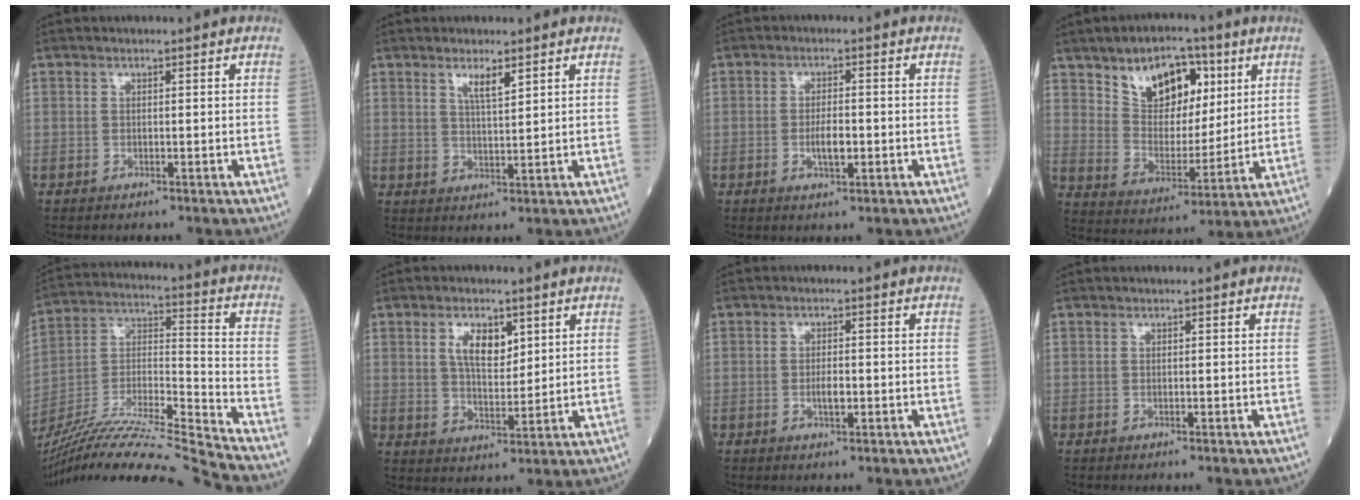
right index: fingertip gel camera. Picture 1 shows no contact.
{"total": 3.2, "force": [2.0, 0.3, 2.4], "torque": [-0.046, -0.002, 0.038]}
{"total": 3.5, "force": [-0.8, 1.0, 3.2], "torque": [-0.061, 0.000, -0.013]}
{"total": 12.4, "force": [6.4, 6.8, 8.1], "torque": [-0.140, 0.019, 0.120]}
{"total": 23.2, "force": [-21.2, -2.2, 9.2], "torque": [-0.202, -0.024, -0.369]}
{"total": 6.0, "force": [2.6, 2.7, 4.7], "torque": [-0.088, 0.004, 0.051]}
{"total": 2.3, "force": [-0.6, 0.6, 2.1], "torque": [-0.041, 0.001, -0.009]}
{"total": 0.0}